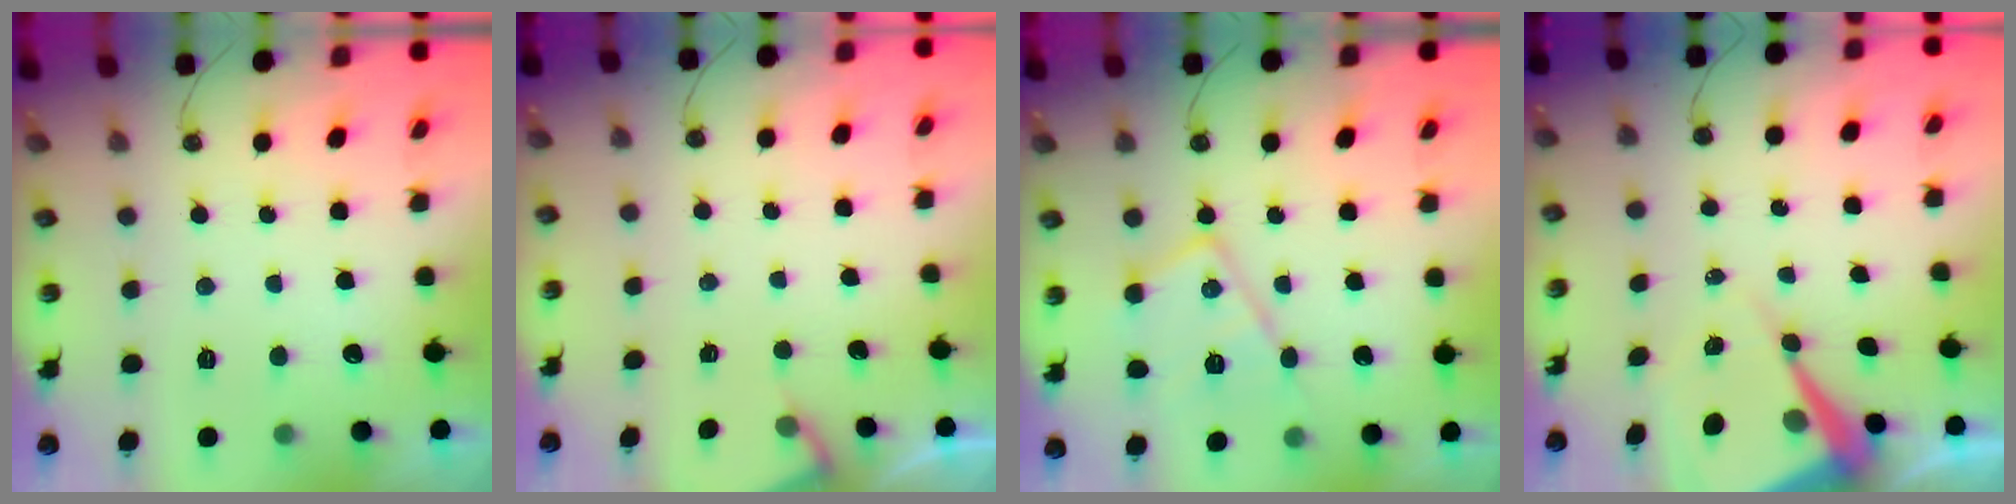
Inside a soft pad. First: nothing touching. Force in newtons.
{"total": 2.8, "press": 2.7, "slide": 0.4}
{"total": 12.8, "press": 12.8, "slide": 0.2}
{"total": 10.9, "press": 10.8, "slide": 1.2}